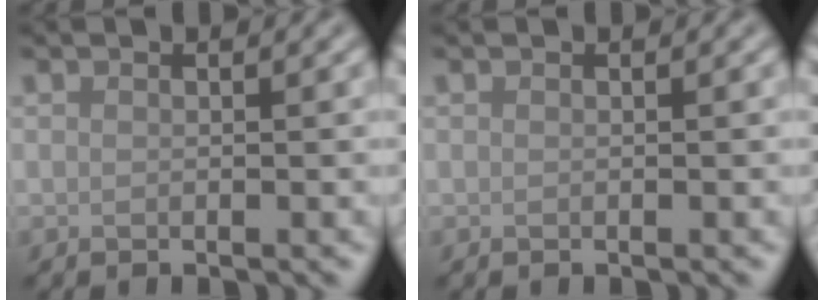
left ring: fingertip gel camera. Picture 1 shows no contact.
{"total": 0.0}